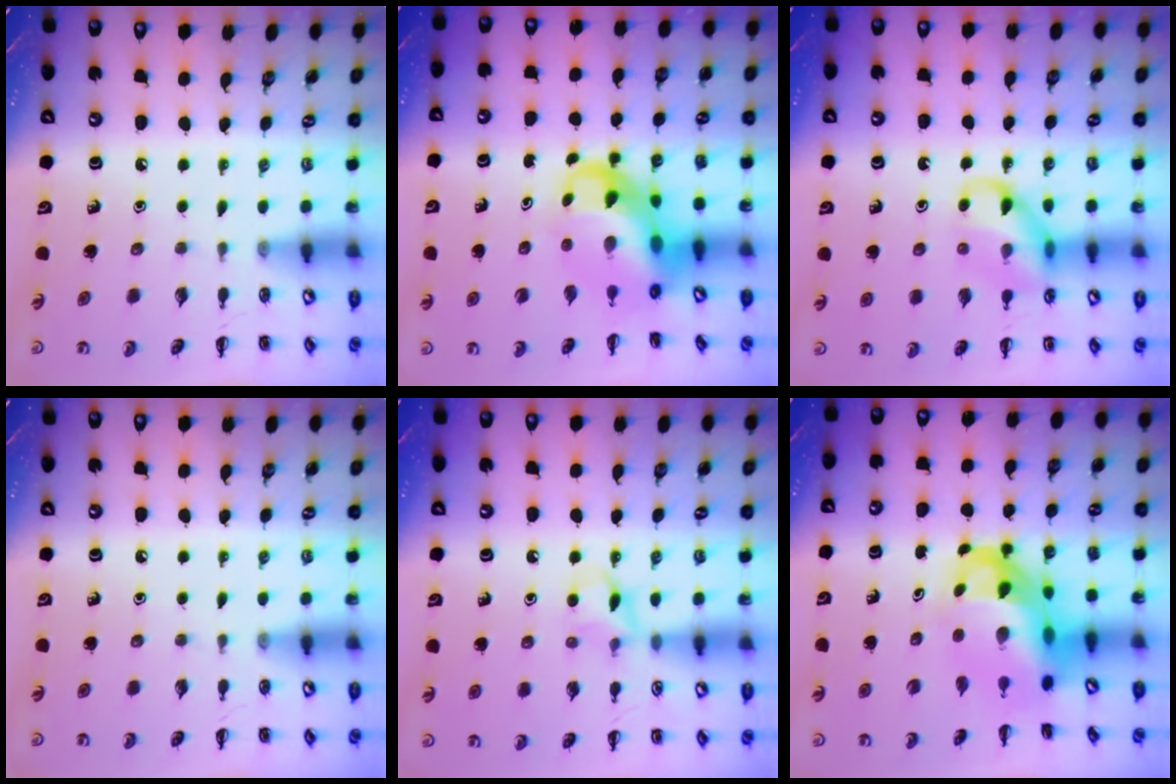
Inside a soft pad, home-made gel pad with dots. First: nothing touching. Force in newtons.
{"total": 8.4, "press": 8.1, "slide": 2.3}
{"total": 11.4, "press": 11.3, "slide": 1.4}
{"total": 0.0}
{"total": 6.7, "press": 6.5, "slide": 1.8}
{"total": 10.2, "press": 9.8, "slide": 2.8}